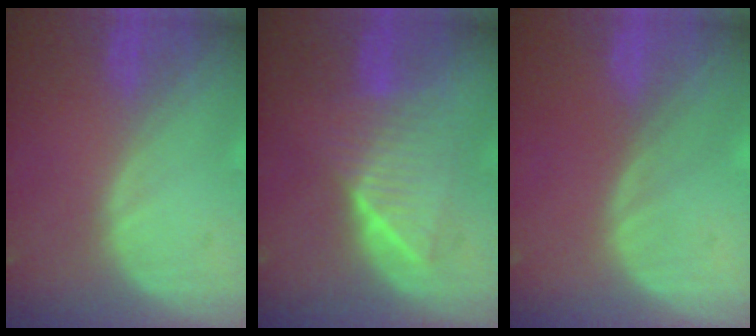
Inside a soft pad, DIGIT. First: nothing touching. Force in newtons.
{"total": 6.4, "press": 6.3, "slide": 1.0}
{"total": 0.0}